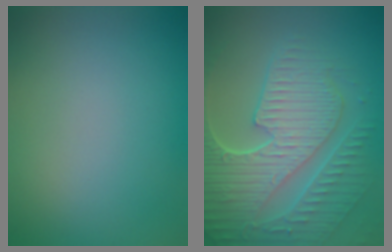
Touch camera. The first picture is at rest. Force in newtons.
{"total": 9.3, "press": 6.3, "slide": 6.8}